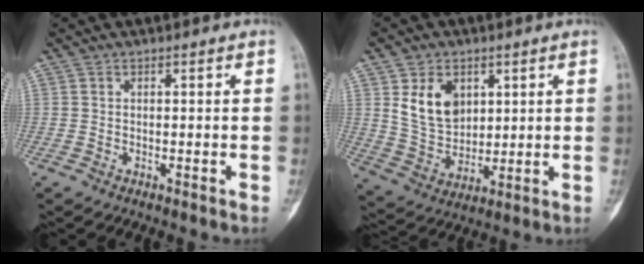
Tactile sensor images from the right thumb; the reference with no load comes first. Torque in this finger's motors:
{"motor_torque": [0.75, 1.65, 0.17, 0.07, 0.06]}